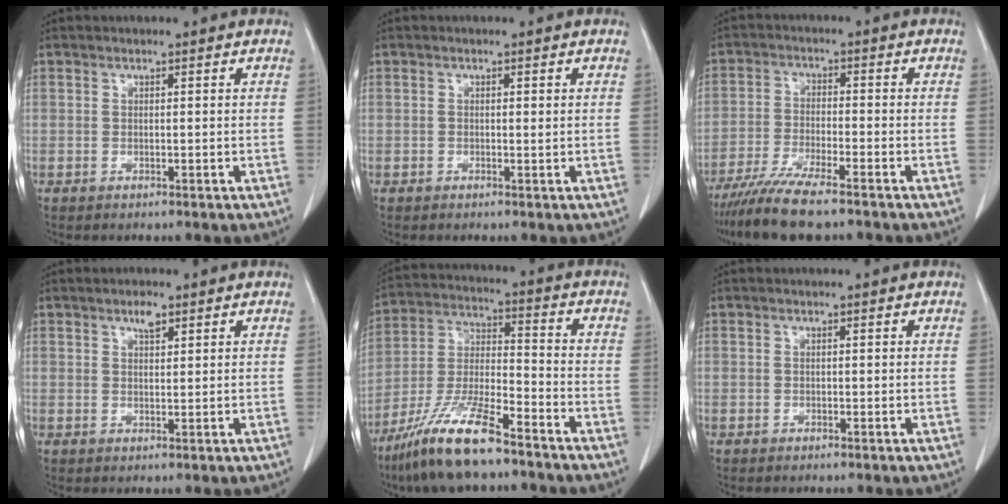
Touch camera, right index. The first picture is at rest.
{"total": 0.7, "force": [0.1, 0.1, 0.7], "torque": [-0.012, -0.001, 0.002]}
{"total": 8.8, "force": [-7.1, 0.6, 5.1], "torque": [-0.090, -0.024, -0.124]}
{"total": 2.1, "force": [1.4, 0.8, 1.5], "torque": [-0.028, 0.001, 0.024]}
{"total": 14.0, "force": [-10.1, 2.1, 9.4], "torque": [-0.195, -0.018, -0.187]}
{"total": 0.0}